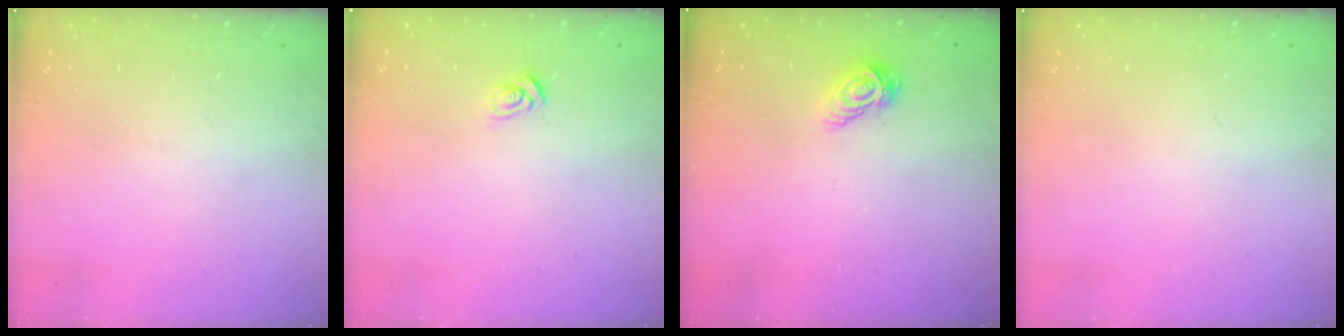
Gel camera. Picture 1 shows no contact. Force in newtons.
{"total": 4.2, "press": 4.2, "slide": 0.3}
{"total": 6.1, "press": 6.1, "slide": 0.3}
{"total": 0.0}